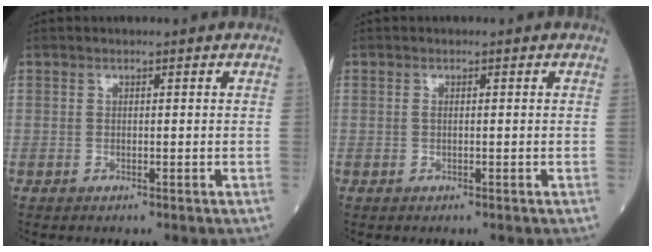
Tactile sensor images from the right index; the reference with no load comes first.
{"total": 0.5, "force": [0.1, 0.2, 0.5], "torque": [-0.013, 0.000, 0.000]}